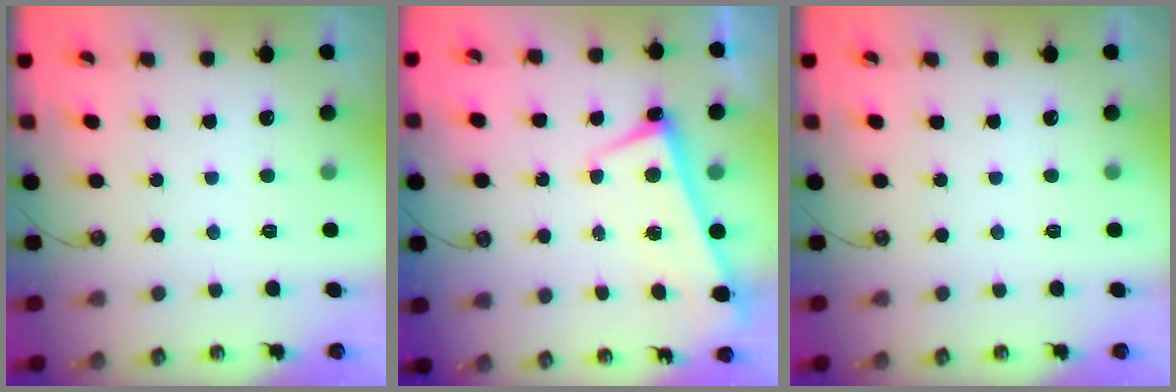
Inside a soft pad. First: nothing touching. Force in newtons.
{"total": 1.3, "press": 1.0, "slide": 0.8}
{"total": 0.0}